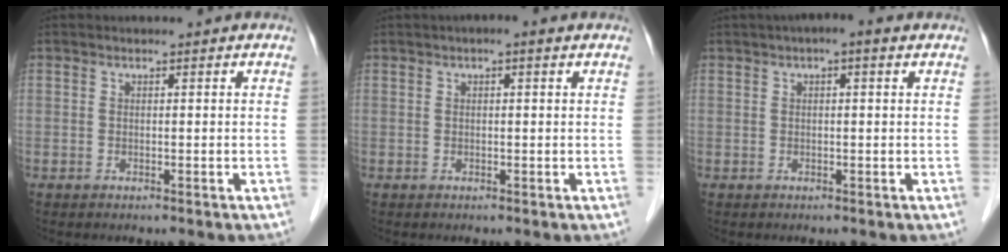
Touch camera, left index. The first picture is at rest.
{"total": 1.9, "force": [1.0, 0.4, 1.6], "torque": [-0.028, 0.012, 0.010]}
{"total": 3.2, "force": [1.7, 0.7, 2.6], "torque": [-0.045, 0.020, 0.020]}